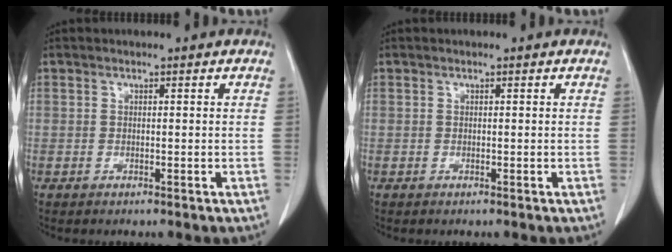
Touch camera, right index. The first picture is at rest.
{"total": 0.0}